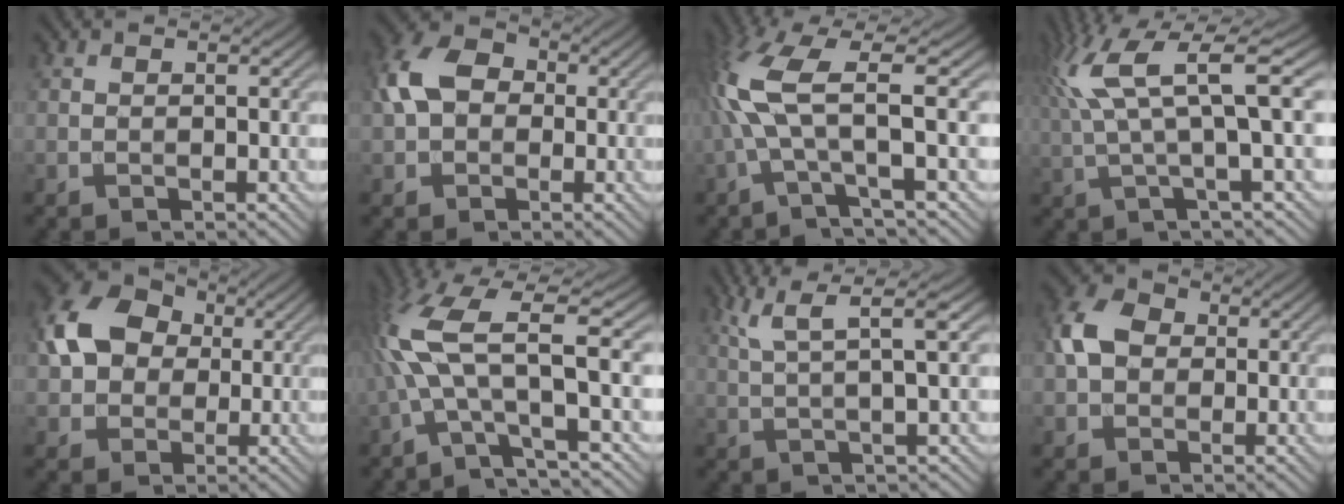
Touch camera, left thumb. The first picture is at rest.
{"total": 7.4, "force": [0.2, 5.7, 4.7], "torque": [-0.108, 0.016, -0.008]}
{"total": 9.9, "force": [0.1, 2.1, 9.7], "torque": [-0.212, 0.020, -0.014]}
{"total": 10.1, "force": [2.9, 1.9, 9.4], "torque": [-0.180, 0.025, 0.058]}
{"total": 10.6, "force": [1.5, 8.3, 6.4], "torque": [-0.144, 0.020, 0.015]}
{"total": 11.4, "force": [0.0, 2.6, 11.1], "torque": [-0.231, 0.025, -0.010]}
{"total": 6.9, "force": [3.6, 1.0, 5.8], "torque": [-0.111, 0.021, 0.066]}
{"total": 5.9, "force": [0.5, 4.8, 3.4], "torque": [-0.079, 0.012, 0.001]}